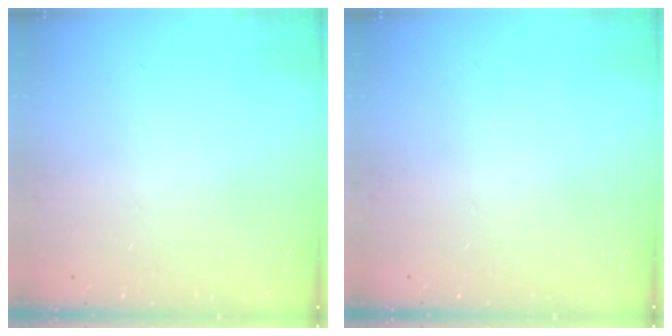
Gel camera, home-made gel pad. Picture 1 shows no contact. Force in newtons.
{"total": 0.0}